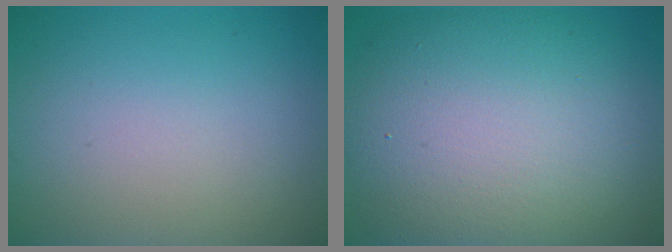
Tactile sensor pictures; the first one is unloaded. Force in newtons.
{"total": 12.8, "press": 12.8, "slide": 0.6}